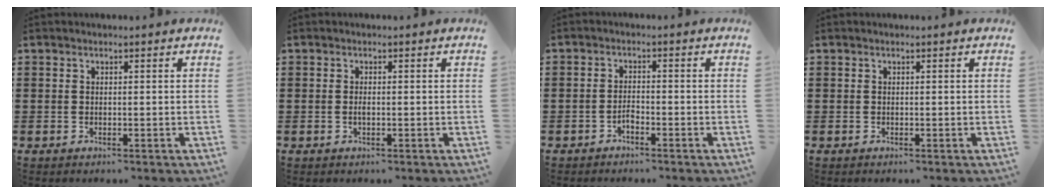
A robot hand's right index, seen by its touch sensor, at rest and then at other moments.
{"total": 0.8, "force": [-0.2, 0.2, 0.8], "torque": [-0.016, -0.004, -0.002]}
{"total": 1.6, "force": [-1.3, 0.6, 0.6], "torque": [-0.016, 0.002, -0.027]}
{"total": 0.0}